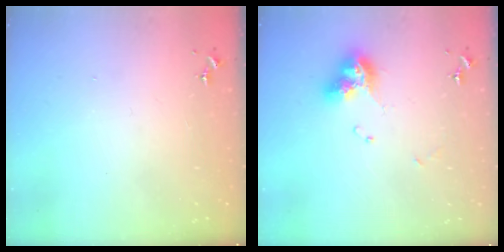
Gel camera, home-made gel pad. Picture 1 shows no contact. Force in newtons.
{"total": 11.9, "press": 11.8, "slide": 1.4}